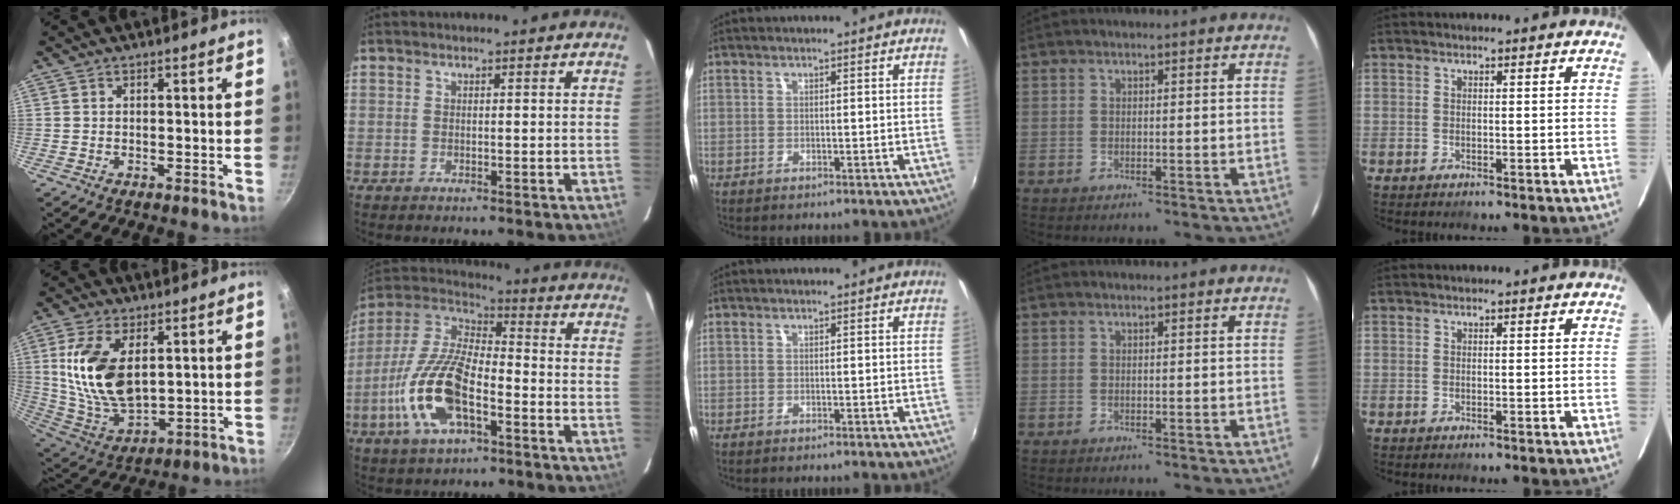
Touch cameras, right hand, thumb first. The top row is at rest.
{"thumb": {"total": 16.4, "force": [3.8, 9.0, 13.2], "torque": [-0.245, -0.027, 0.086]}, "index": {"total": 16.9, "force": [-6.4, 7.0, 14.0], "torque": [-0.299, -0.006, -0.128]}}